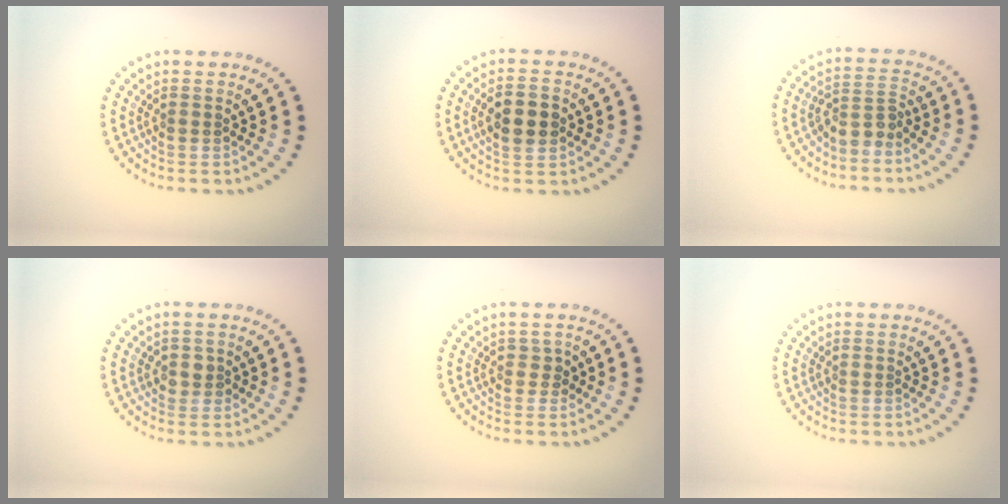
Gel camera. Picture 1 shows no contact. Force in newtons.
{"total": 3.5, "press": 3.5, "slide": 0.2}
{"total": 2.6, "press": 1.9, "slide": 1.7}
{"total": 1.4, "press": 1.3, "slide": 0.5}
{"total": 1.1, "press": 1.0, "slide": 0.6}
{"total": 0.0}